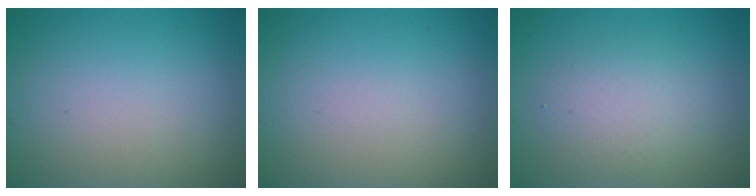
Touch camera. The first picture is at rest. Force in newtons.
{"total": 0.0}
{"total": 2.9, "press": 2.9, "slide": 0.4}